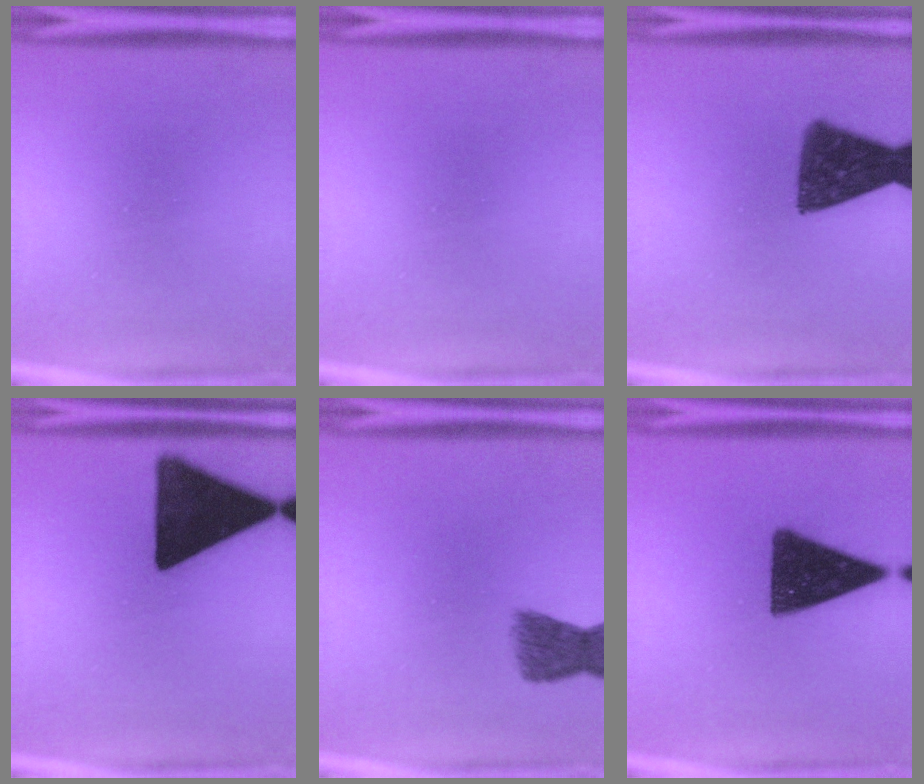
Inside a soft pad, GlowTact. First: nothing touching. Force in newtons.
{"total": 0.0}
{"total": 12.4}
{"total": 18.1}
{"total": 4.2}
{"total": 14.6}